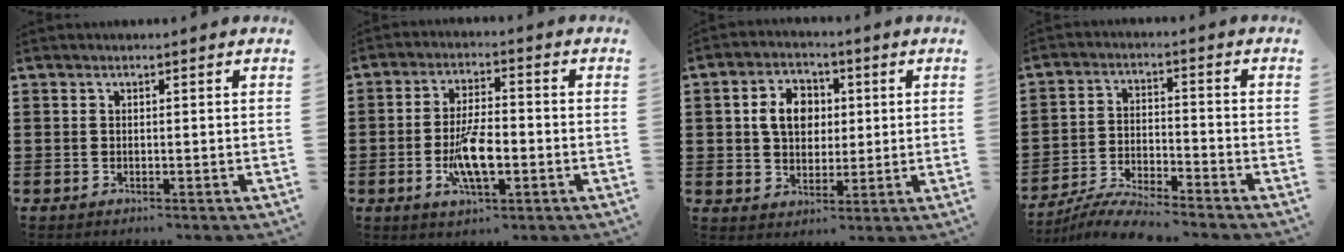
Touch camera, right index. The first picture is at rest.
{"total": 8.3, "force": [-2.3, 3.1, 7.3], "torque": [-0.153, -0.006, -0.043]}
{"total": 6.5, "force": [1.2, 5.1, 3.9], "torque": [-0.084, 0.017, 0.017]}
{"total": 5.5, "force": [-5.4, 0.0, 1.2], "torque": [-0.034, -0.003, -0.109]}